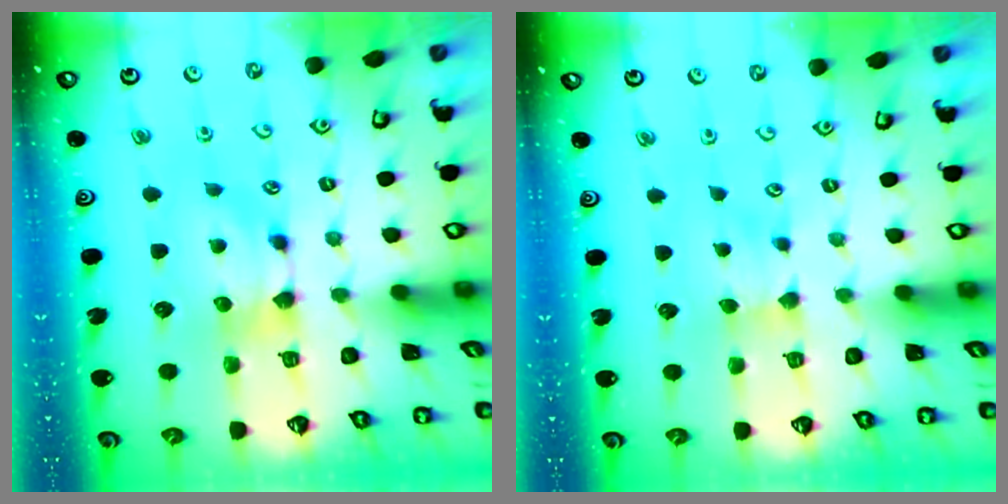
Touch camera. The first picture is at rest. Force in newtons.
{"total": 2.5, "press": 2.5, "slide": 0.4}